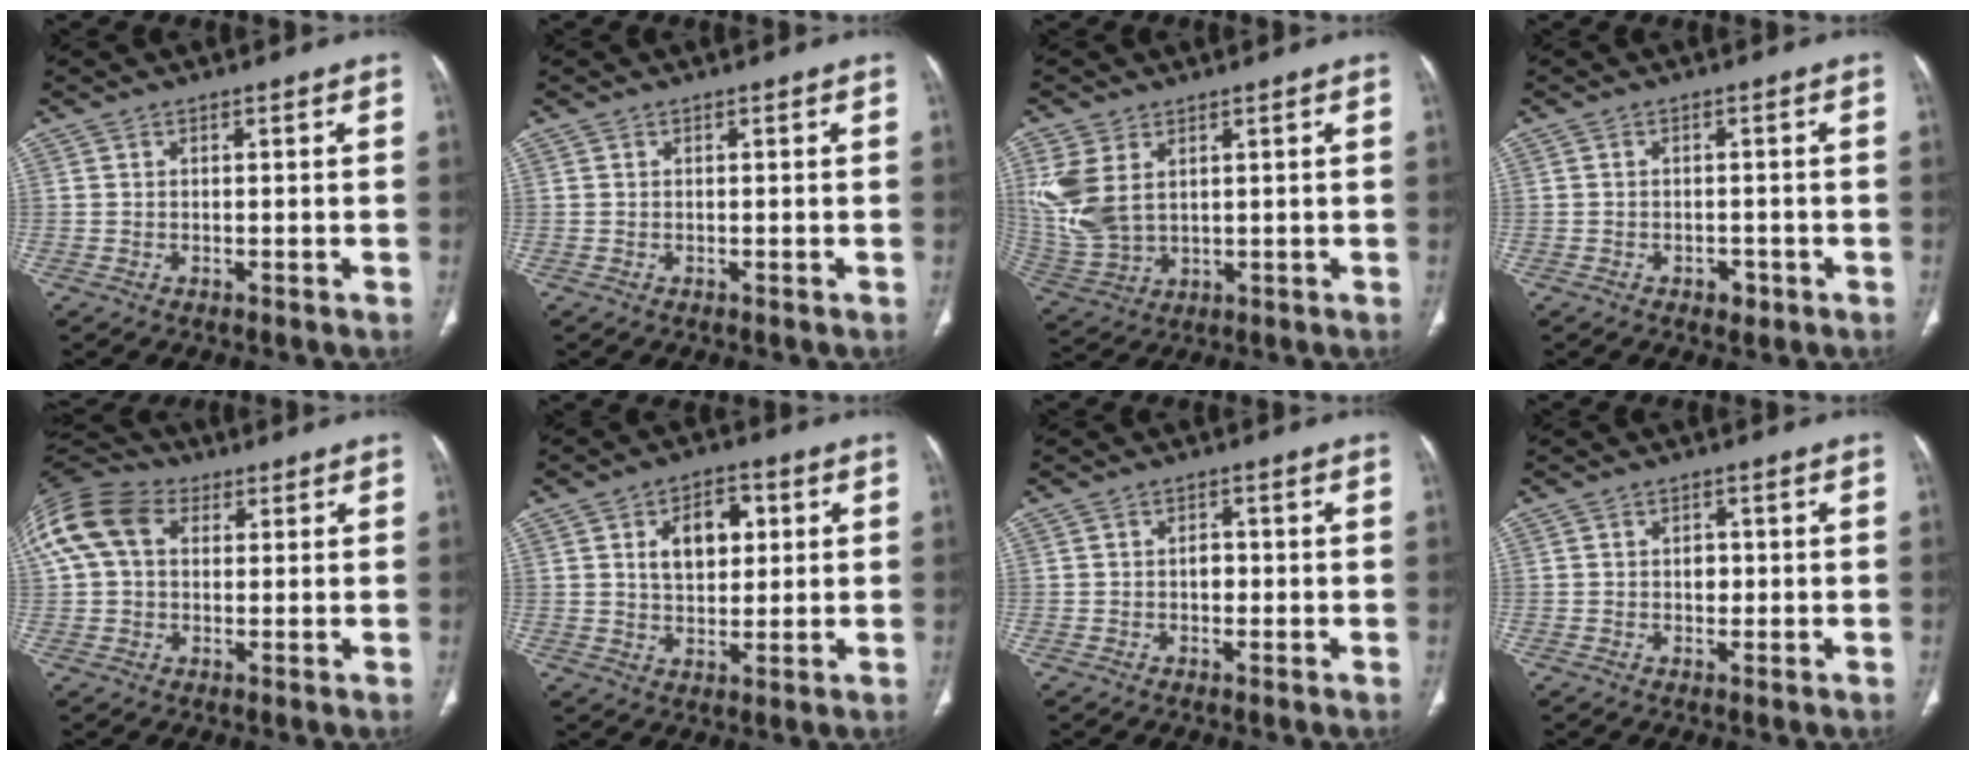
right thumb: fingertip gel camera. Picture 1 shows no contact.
{"total": 0.0}
{"total": 11.3, "force": [3.4, 7.2, 8.0], "torque": [-0.189, -0.008, 0.086]}
{"total": 2.3, "force": [-1.2, 1.6, 1.2], "torque": [-0.008, 0.004, -0.012]}
{"total": 14.8, "force": [4.1, 10.6, 9.4], "torque": [-0.209, 0.039, 0.069]}
{"total": 9.2, "force": [2.4, 5.9, 6.7], "torque": [-0.078, 0.002, 0.039]}
{"total": 2.2, "force": [-0.4, 1.7, 1.4], "torque": [-0.008, 0.007, -0.009]}
{"total": 2.2, "force": [-0.1, 1.8, 1.4], "torque": [-0.008, 0.005, -0.002]}